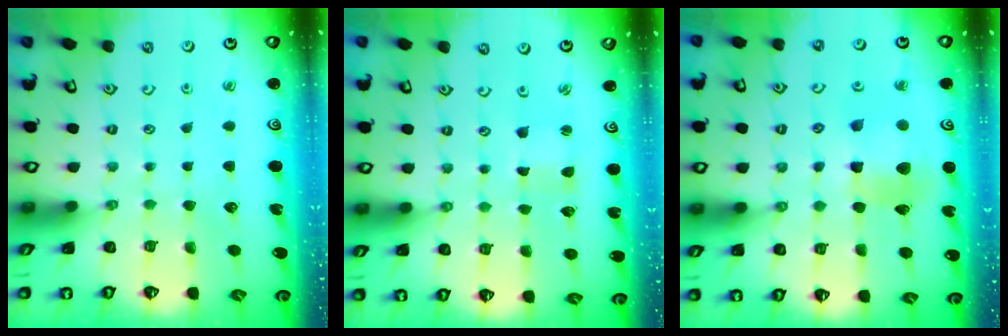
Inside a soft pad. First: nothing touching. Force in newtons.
{"total": 0.9, "press": 0.9, "slide": 0.2}
{"total": 9.2, "press": 9.1, "slide": 1.5}